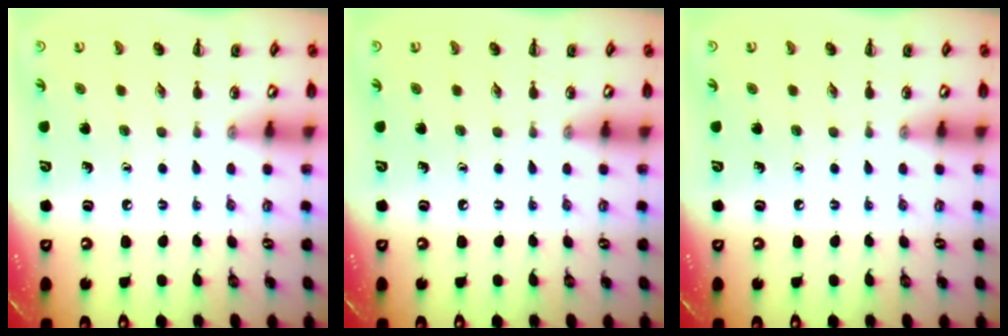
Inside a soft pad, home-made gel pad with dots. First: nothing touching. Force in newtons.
{"total": 0.0}
{"total": 0.0}